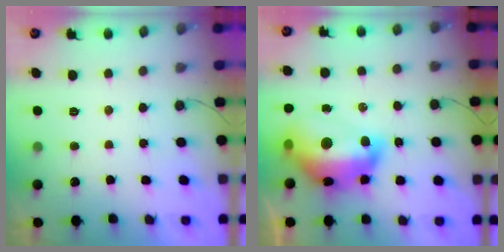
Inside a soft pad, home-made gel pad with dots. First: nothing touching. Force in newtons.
{"total": 20.2, "press": 20.1, "slide": 2.3}